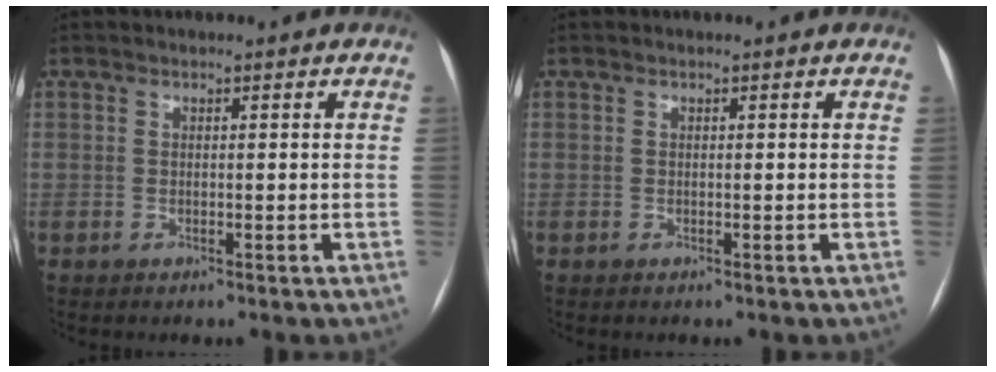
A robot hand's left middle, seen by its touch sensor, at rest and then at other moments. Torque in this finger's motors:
{"motor_torque": [0.00, 0.00, 0.02, 0.00]}